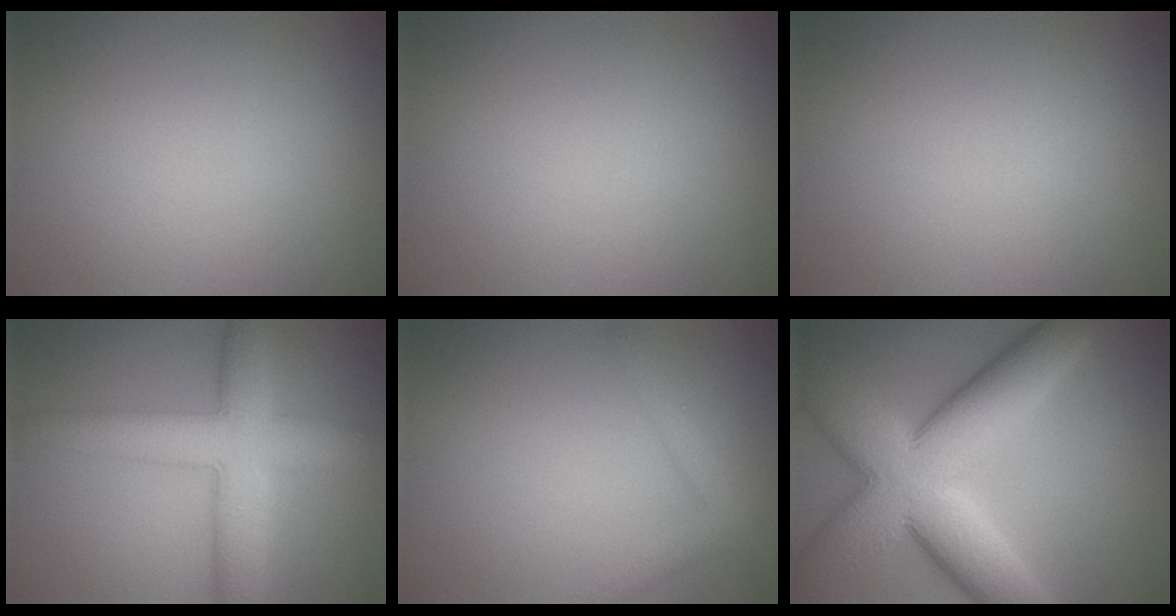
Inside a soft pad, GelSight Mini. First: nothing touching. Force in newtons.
{"total": 0.0}
{"total": 0.0}
{"total": 6.9, "press": 6.9, "slide": 0.2}
{"total": 2.3, "press": 2.3, "slide": 0.3}
{"total": 13.0, "press": 13.0, "slide": 0.8}